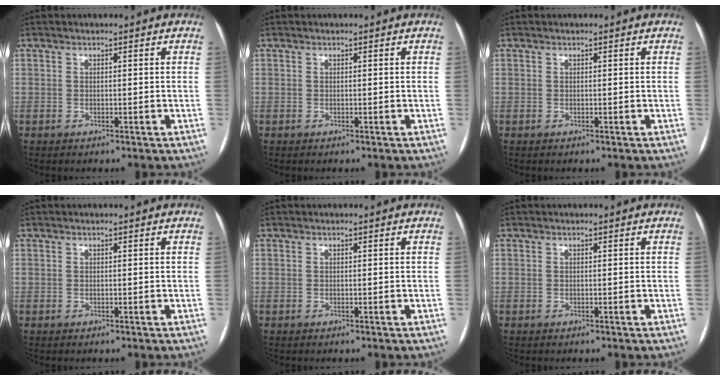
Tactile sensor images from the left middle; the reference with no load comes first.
{"total": 0.0}
{"total": 0.0}
{"total": 0.0}
{"total": 0.0}
{"total": 0.0}